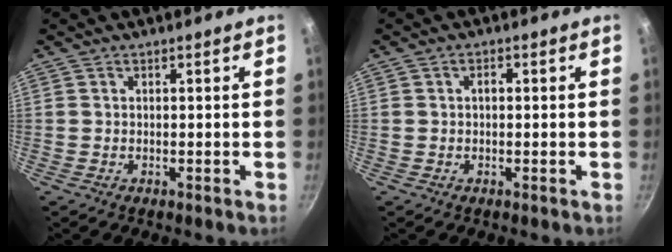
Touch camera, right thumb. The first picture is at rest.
{"total": 1.3, "force": [0.0, 0.8, 0.9], "torque": [-0.014, 0.007, -0.001]}